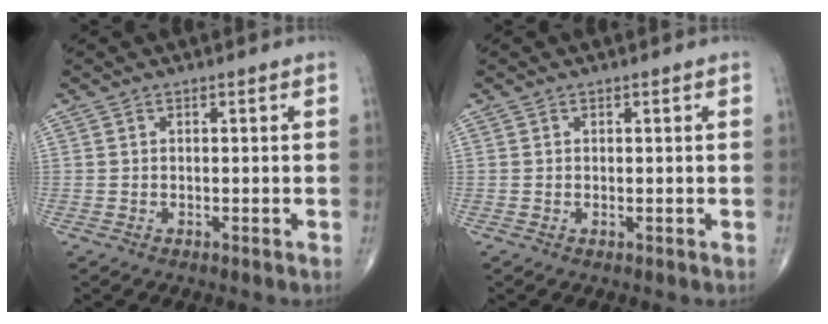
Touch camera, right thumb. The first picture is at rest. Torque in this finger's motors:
{"motor_torque": [1.34, 2.38, -0.21, -0.24, 0.00]}